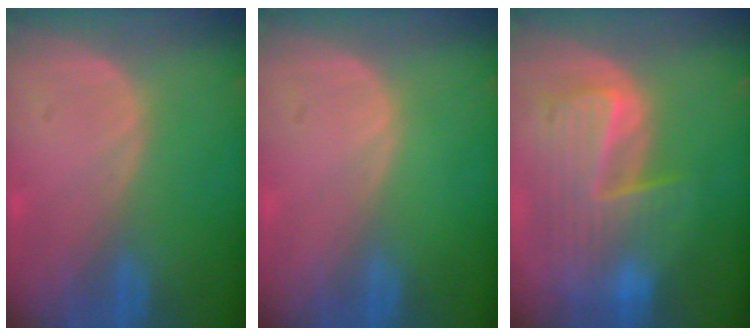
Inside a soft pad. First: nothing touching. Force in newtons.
{"total": 0.0}
{"total": 10.0, "press": 8.7, "slide": 5.0}